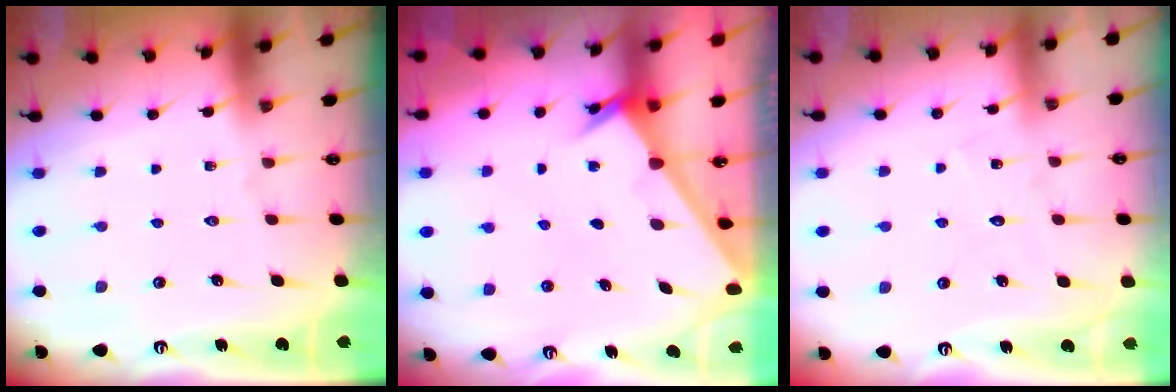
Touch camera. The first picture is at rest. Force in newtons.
{"total": 2.2, "press": 2.2, "slide": 0.2}
{"total": 5.3, "press": 5.2, "slide": 0.5}